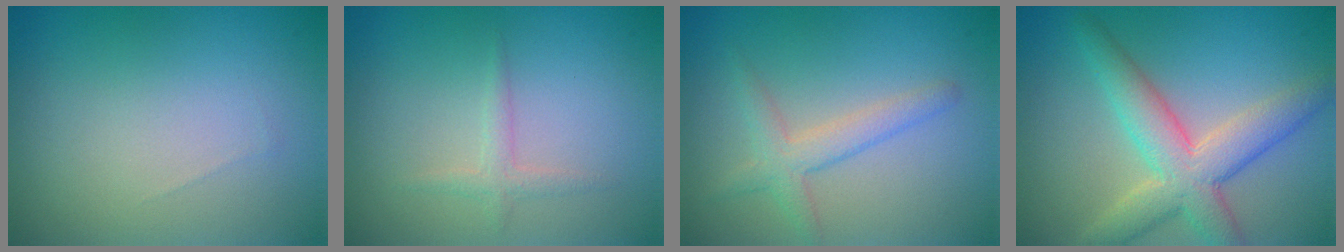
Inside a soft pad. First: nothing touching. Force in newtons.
{"total": 1.3, "press": 1.3, "slide": 0.0}
{"total": 2.5, "press": 2.5, "slide": 0.1}
{"total": 6.0, "press": 6.0, "slide": 0.5}